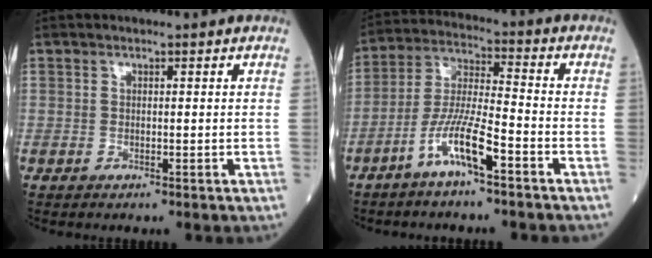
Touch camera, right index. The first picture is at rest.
{"total": 8.9, "force": [-5.1, 0.7, 7.3], "torque": [-0.152, 0.001, -0.099]}